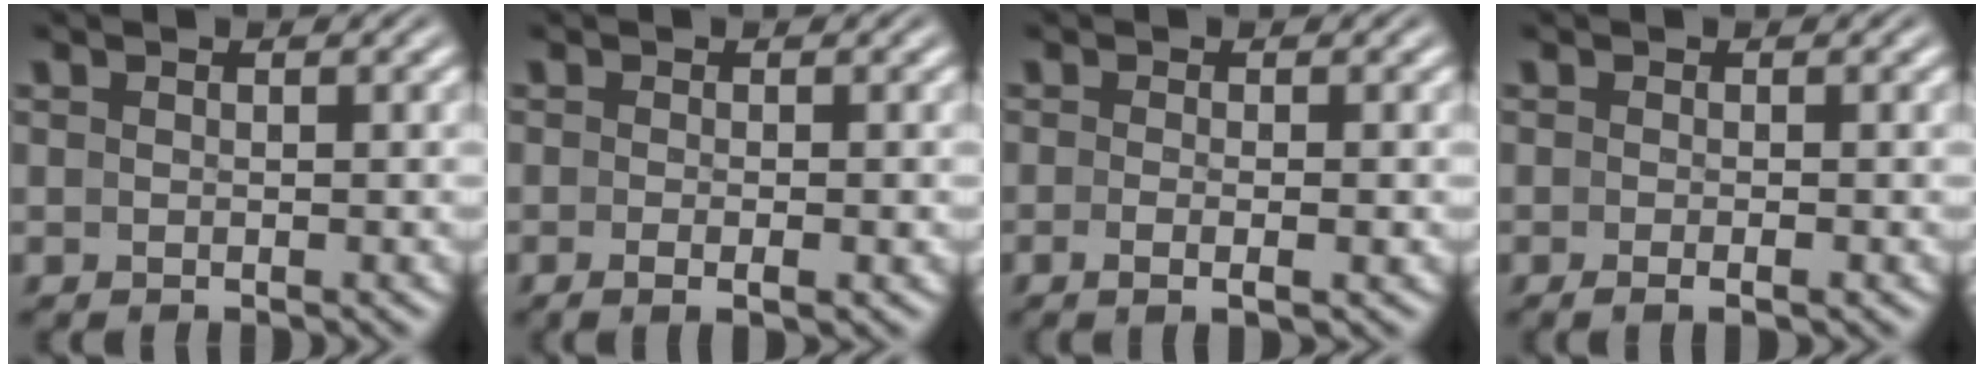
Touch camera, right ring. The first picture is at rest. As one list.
[{"total": 1.5, "force": [-0.9, -0.1, 1.3], "torque": [-0.025, -0.003, -0.013]}, {"total": 2.1, "force": [-1.1, -0.1, 1.7], "torque": [-0.041, -0.006, -0.016]}, {"total": 1.2, "force": [-0.8, -0.1, 0.8], "torque": [-0.016, -0.001, -0.013]}]